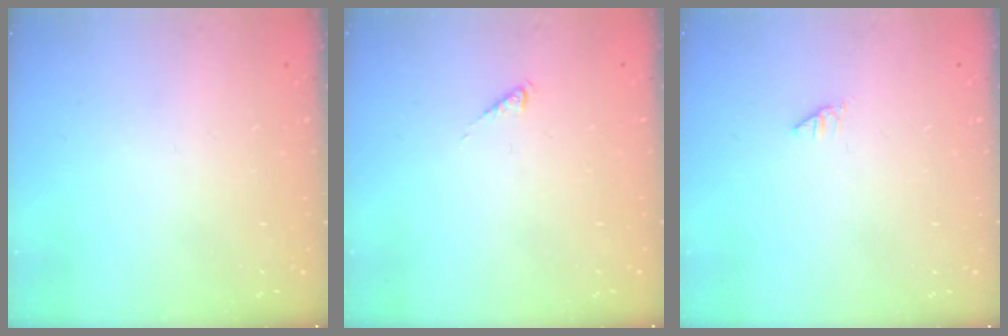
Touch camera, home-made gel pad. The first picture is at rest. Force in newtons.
{"total": 0.0}
{"total": 0.0}